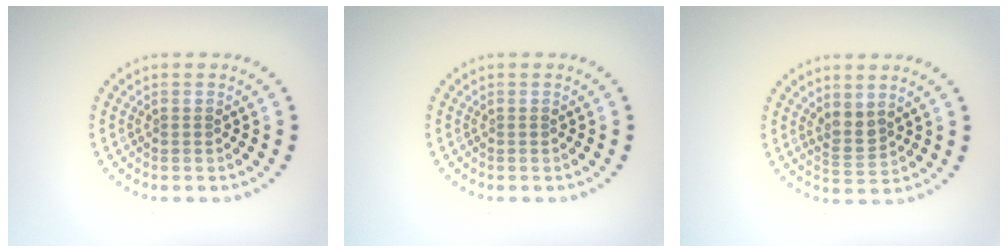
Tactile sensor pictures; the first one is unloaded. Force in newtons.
{"total": 0.0}
{"total": 1.9, "press": 1.6, "slide": 1.0}